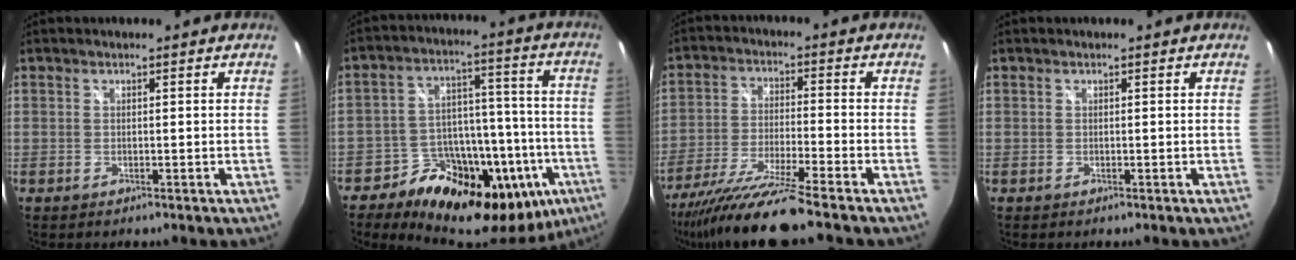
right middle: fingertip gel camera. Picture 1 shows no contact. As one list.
[{"total": 24.9, "force": [-12.5, 14.0, 16.4], "torque": [-0.243, 0.010, -0.172]}, {"total": 13.2, "force": [-11.1, -1.4, 6.9], "torque": [-0.144, -0.028, -0.202]}, {"total": 0.0}]